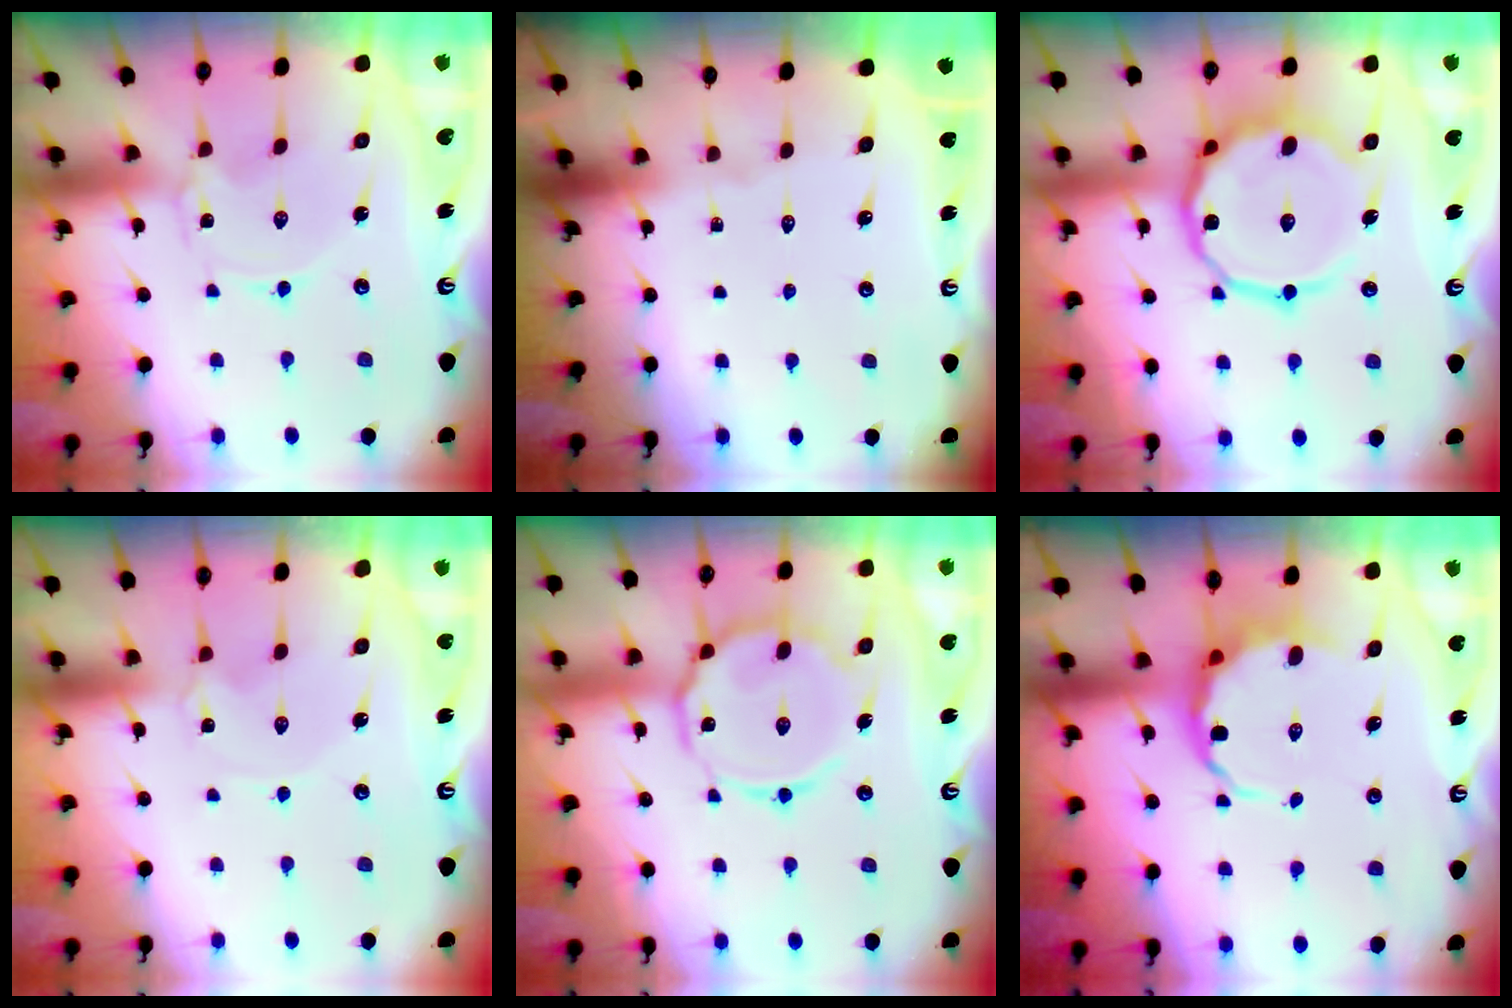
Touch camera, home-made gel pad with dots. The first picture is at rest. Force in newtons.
{"total": 0.0}
{"total": 14.0, "press": 13.9, "slide": 1.5}
{"total": 0.0}
{"total": 13.6, "press": 13.5, "slide": 1.0}
{"total": 6.7, "press": 6.4, "slide": 1.9}